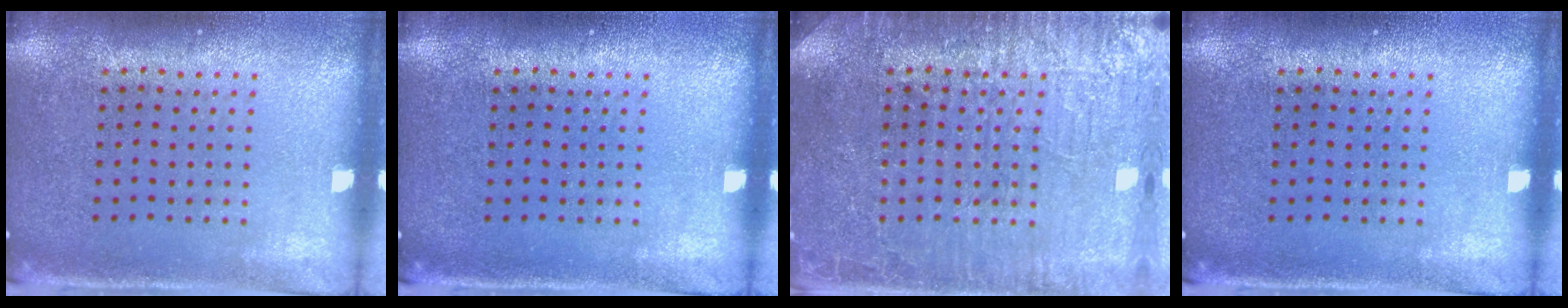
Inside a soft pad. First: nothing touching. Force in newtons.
{"total": 0.0}
{"total": 4.0, "press": 4.0, "slide": 0.5}
{"total": 0.0}